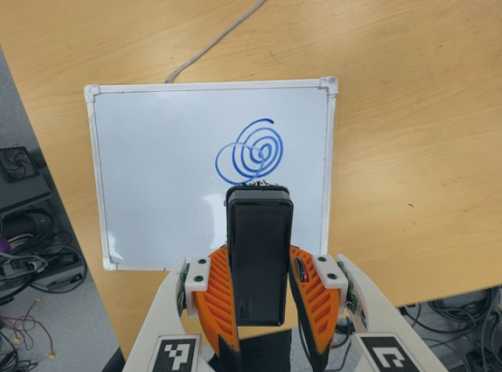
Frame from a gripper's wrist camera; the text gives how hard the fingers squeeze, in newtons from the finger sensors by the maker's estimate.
{"total": 5.1, "left": 3.5, "right": 6.8}